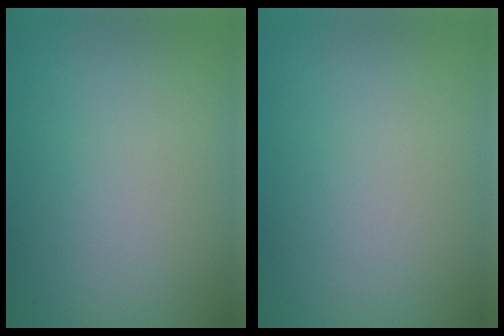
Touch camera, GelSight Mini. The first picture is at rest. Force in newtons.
{"total": 0.0}